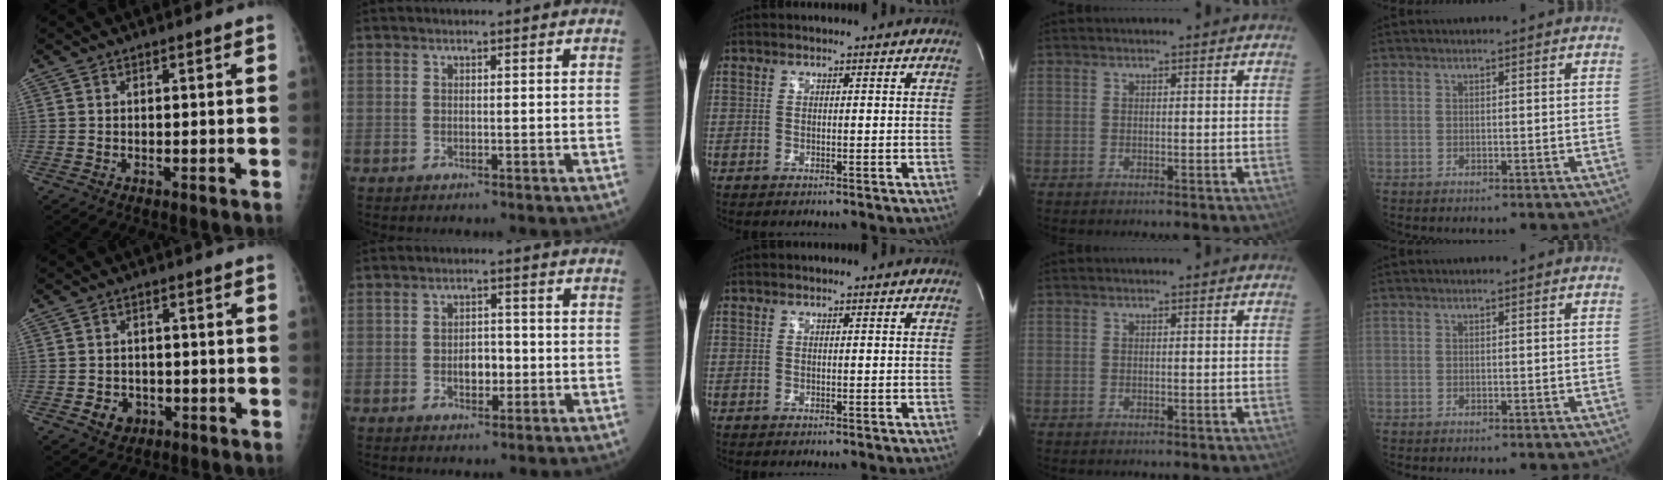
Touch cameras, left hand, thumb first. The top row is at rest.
{"thumb": {"total": 4.1, "force": [-1.5, 3.4, 1.6], "torque": [-0.008, 0.007, -0.016]}, "index": {"total": 3.6, "force": [-0.8, 2.1, 2.8], "torque": [-0.045, 0.006, -0.011]}}